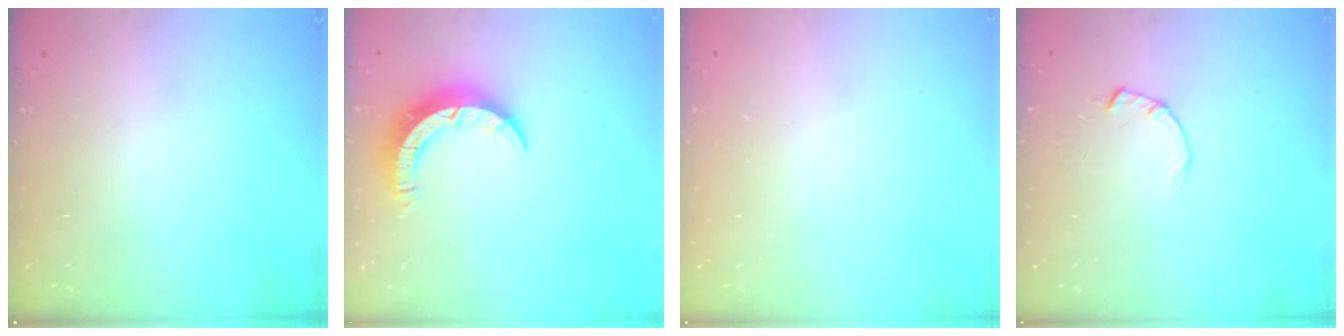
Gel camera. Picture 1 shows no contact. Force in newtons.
{"total": 7.1, "press": 7.1, "slide": 0.4}
{"total": 2.6, "press": 2.6, "slide": 0.2}
{"total": 1.8, "press": 1.7, "slide": 0.3}